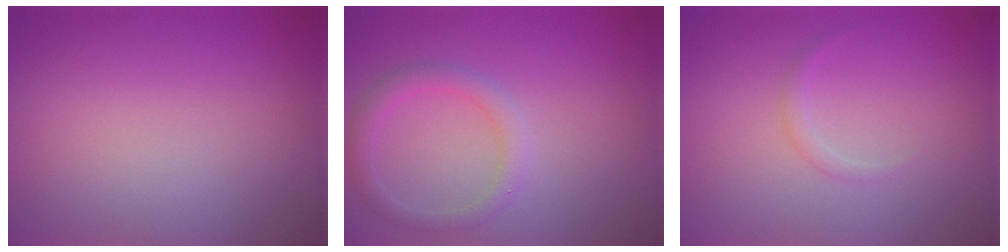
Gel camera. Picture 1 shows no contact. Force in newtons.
{"total": 2.1, "press": 2.1, "slide": 0.1}
{"total": 0.7, "press": 0.7, "slide": 0.0}